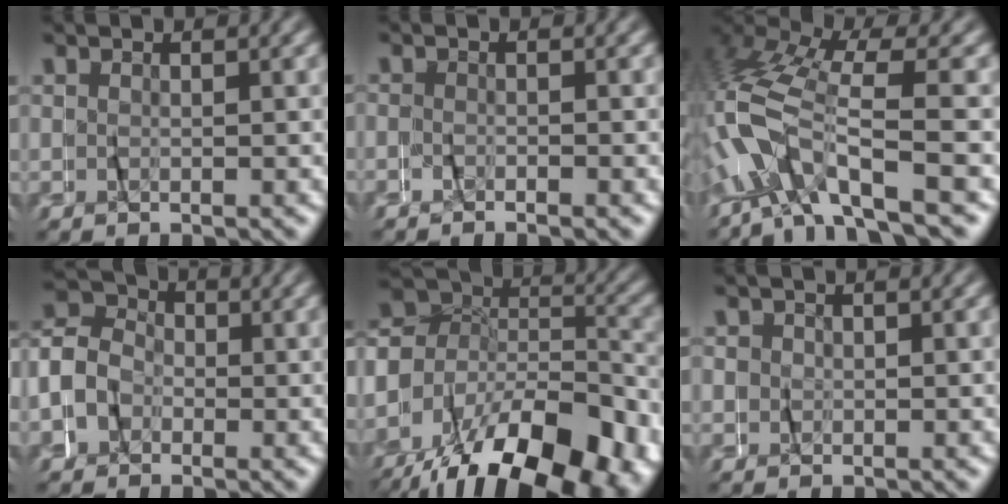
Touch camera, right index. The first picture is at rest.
{"total": 2.3, "force": [0.0, 1.7, 1.6], "torque": [-0.041, 0.005, -0.009]}
{"total": 4.5, "force": [-1.9, 2.3, 3.4], "torque": [-0.117, -0.005, -0.037]}
{"total": 7.6, "force": [-0.8, 7.0, 3.0], "torque": [-0.082, 0.001, -0.031]}
{"total": 16.5, "force": [-6.4, 11.2, 10.2], "torque": [-0.205, -0.028, -0.099]}
{"total": 1.9, "force": [0.3, 1.8, 0.7], "torque": [-0.026, 0.000, 0.005]}